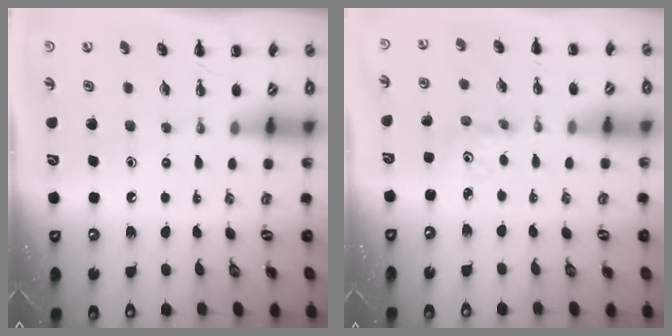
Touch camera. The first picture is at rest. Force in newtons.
{"total": 2.6, "press": 2.4, "slide": 0.9}